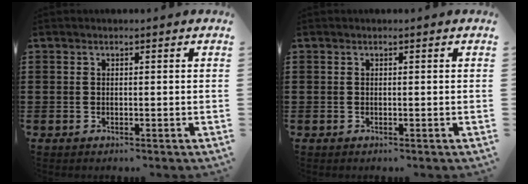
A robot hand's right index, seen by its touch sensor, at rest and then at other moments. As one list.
[{"total": 0.0}]